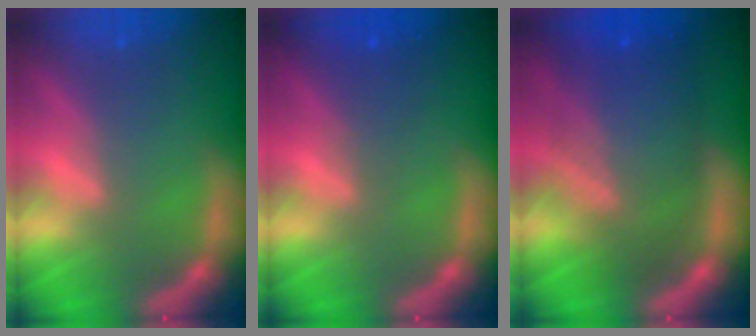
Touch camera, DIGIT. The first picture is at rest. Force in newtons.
{"total": 1.9}
{"total": 9.5}